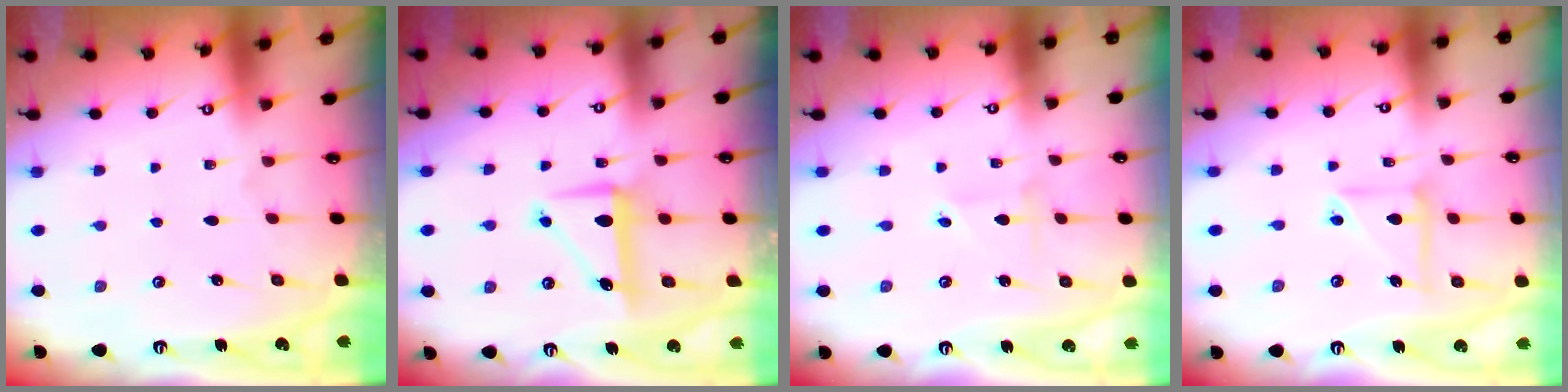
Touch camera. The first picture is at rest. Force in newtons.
{"total": 8.4, "press": 8.3, "slide": 0.6}
{"total": 1.8, "press": 1.7, "slide": 0.2}
{"total": 10.1, "press": 10.0, "slide": 1.1}